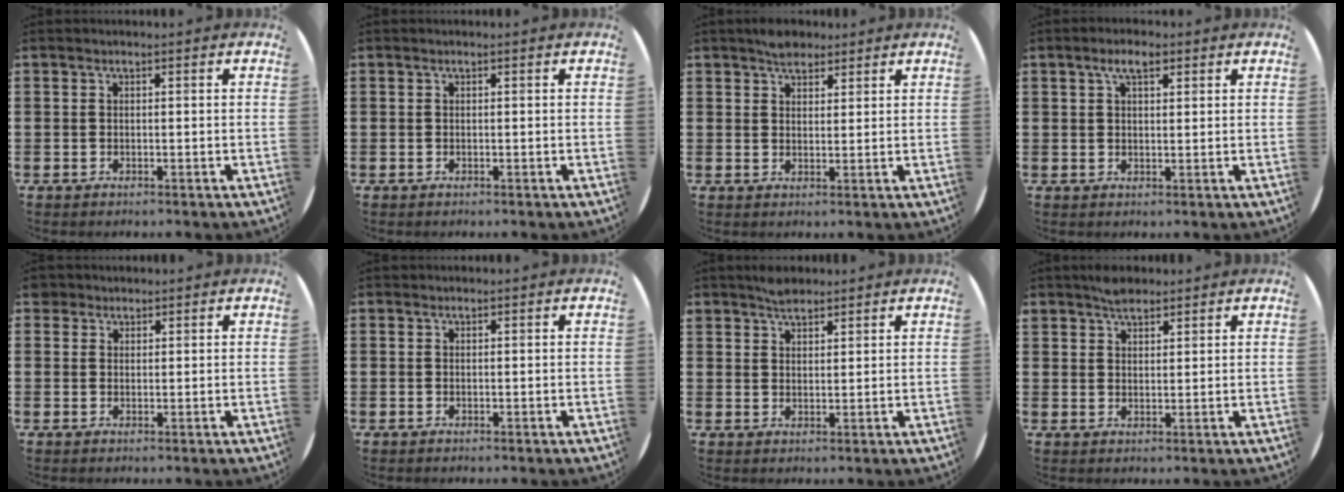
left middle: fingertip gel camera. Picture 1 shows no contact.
{"total": 0.0}
{"total": 3.0, "force": [2.6, 1.3, 0.6], "torque": [-0.007, 0.002, 0.049]}
{"total": 3.6, "force": [2.3, 1.4, 2.3], "torque": [-0.042, 0.007, 0.039]}
{"total": 1.7, "force": [1.5, 0.9, 0.1], "torque": [0.002, 0.001, 0.027]}
{"total": 0.0}
{"total": 2.7, "force": [2.5, 0.9, 0.4], "torque": [-0.004, 0.001, 0.046]}
{"total": 2.8, "force": [2.6, 1.0, 0.6], "torque": [-0.007, 0.001, 0.048]}